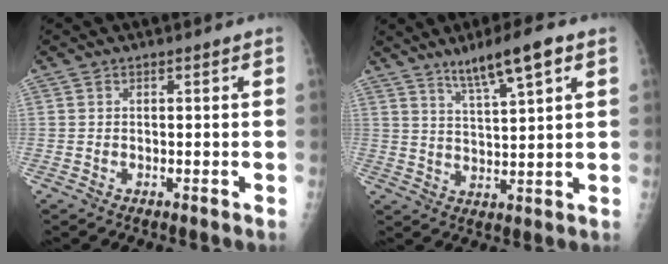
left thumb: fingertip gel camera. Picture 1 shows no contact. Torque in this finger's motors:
{"motor_torque": [0.12, 0.02, 0.67, -0.46, 0.06]}